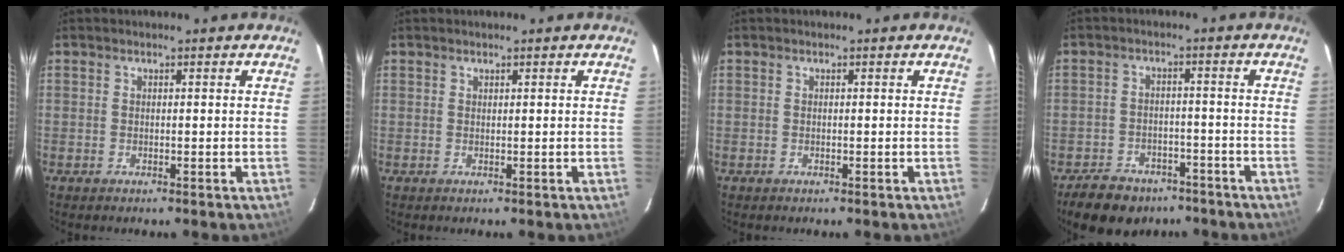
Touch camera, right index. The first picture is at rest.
{"total": 0.0}
{"total": 0.0}
{"total": 12.6, "force": [-9.3, 7.1, 4.7], "torque": [-0.121, 0.011, -0.126]}